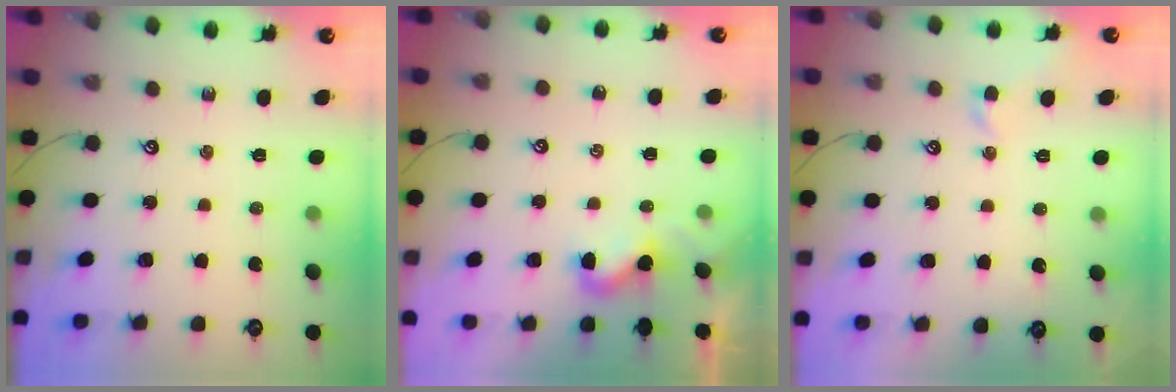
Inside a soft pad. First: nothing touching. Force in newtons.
{"total": 2.8, "press": 2.8, "slide": 0.4}
{"total": 0.6, "press": 0.2, "slide": 0.6}